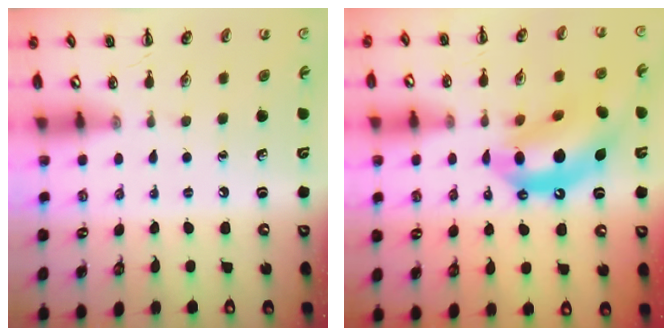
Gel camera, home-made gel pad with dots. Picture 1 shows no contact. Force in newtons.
{"total": 13.7, "press": 13.2, "slide": 3.7}